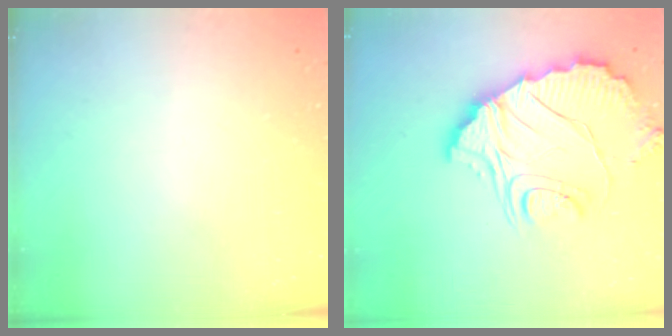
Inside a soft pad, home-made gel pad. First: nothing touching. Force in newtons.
{"total": 13.3, "press": 13.3, "slide": 1.1}